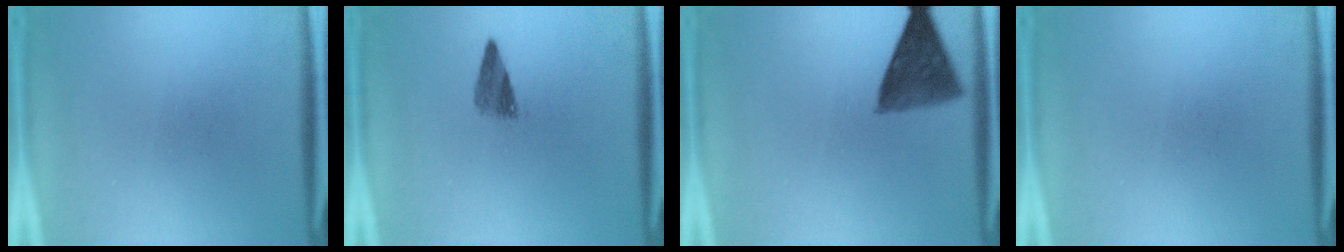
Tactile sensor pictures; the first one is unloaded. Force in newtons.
{"total": 2.9}
{"total": 8.6}
{"total": 0.0}